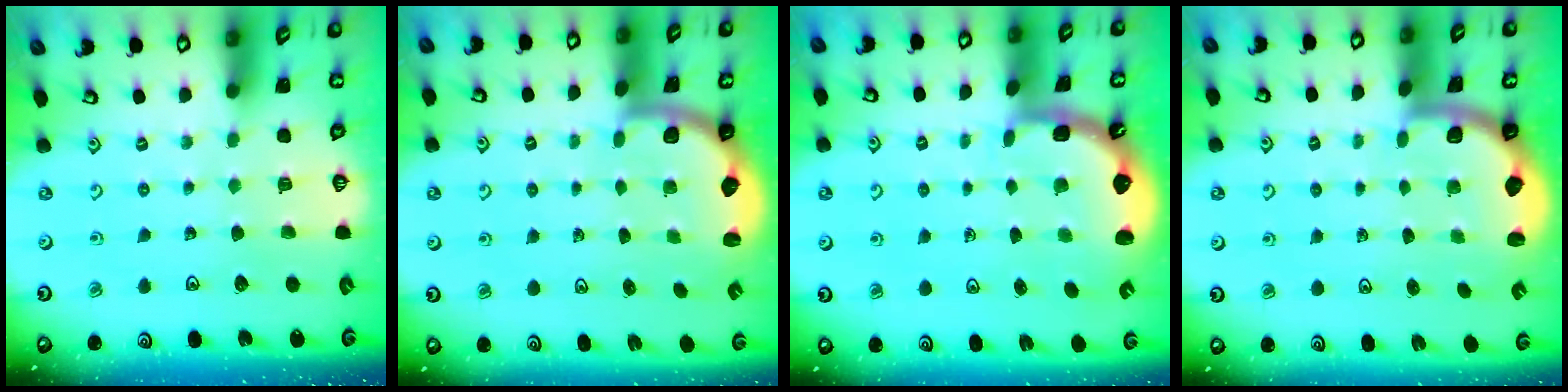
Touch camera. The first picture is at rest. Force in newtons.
{"total": 2.2, "press": 2.1, "slide": 0.7}
{"total": 2.5, "press": 1.6, "slide": 1.9}
{"total": 1.9, "press": 1.8, "slide": 0.5}